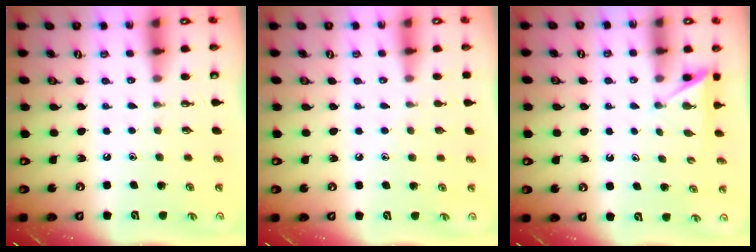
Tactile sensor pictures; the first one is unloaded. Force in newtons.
{"total": 4.3, "press": 4.3, "slide": 0.5}
{"total": 2.4, "press": 2.4, "slide": 0.4}